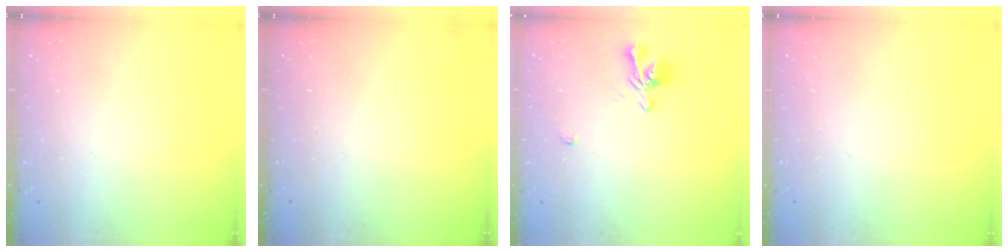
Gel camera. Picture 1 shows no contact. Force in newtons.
{"total": 0.0}
{"total": 1.8, "press": 1.4, "slide": 1.1}
{"total": 0.0}